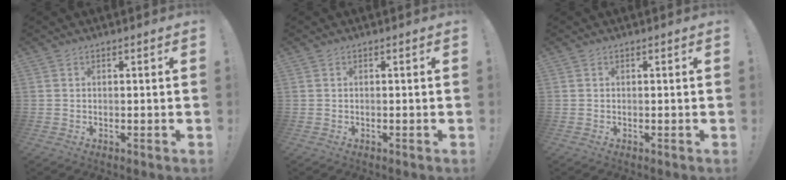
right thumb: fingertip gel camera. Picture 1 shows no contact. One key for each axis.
{"total": 0.0}
{"total": 0.0}